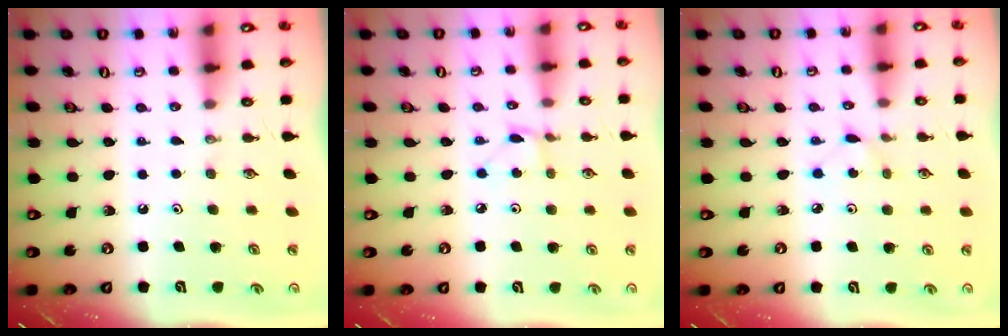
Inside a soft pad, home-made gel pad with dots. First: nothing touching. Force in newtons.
{"total": 2.4, "press": 2.3, "slide": 0.3}
{"total": 2.5, "press": 2.5, "slide": 0.3}